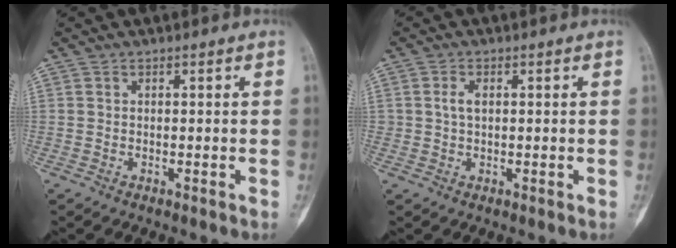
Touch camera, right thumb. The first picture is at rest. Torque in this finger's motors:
{"motor_torque": [-0.49, -0.07, 0.15, 0.16, 0.02]}